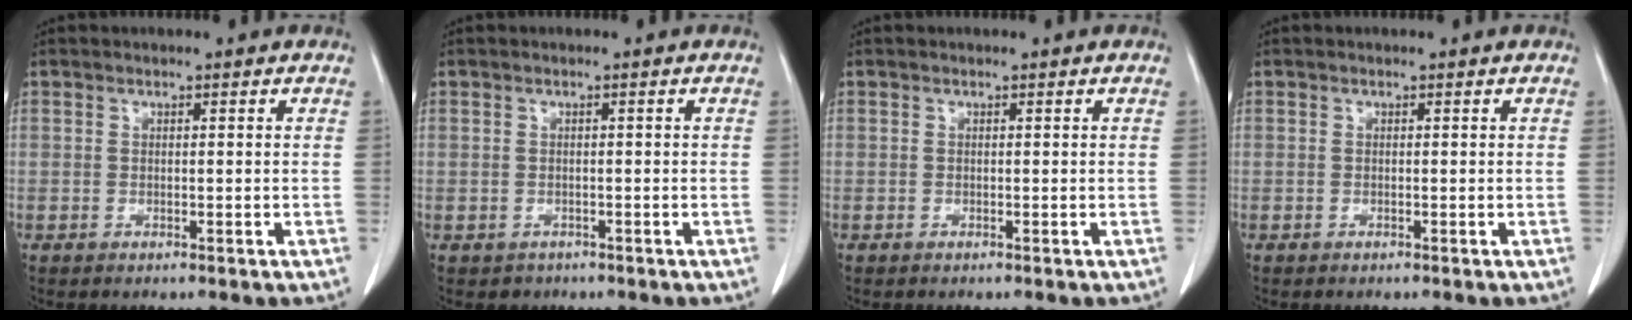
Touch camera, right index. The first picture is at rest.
{"total": 1.6, "force": [-0.9, 1.3, -0.1], "torque": [-0.004, 0.004, -0.013]}
{"total": 0.0}
{"total": 0.0}